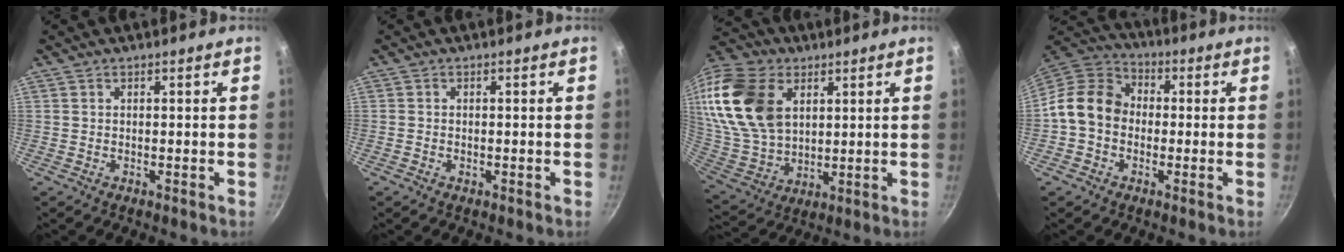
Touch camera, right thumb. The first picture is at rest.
{"total": 0.0}
{"total": 25.3, "force": [8.6, 17.1, 16.6], "torque": [-0.344, -0.004, 0.170]}
{"total": 12.0, "force": [-1.0, 9.8, 6.8], "torque": [-0.090, 0.031, -0.043]}